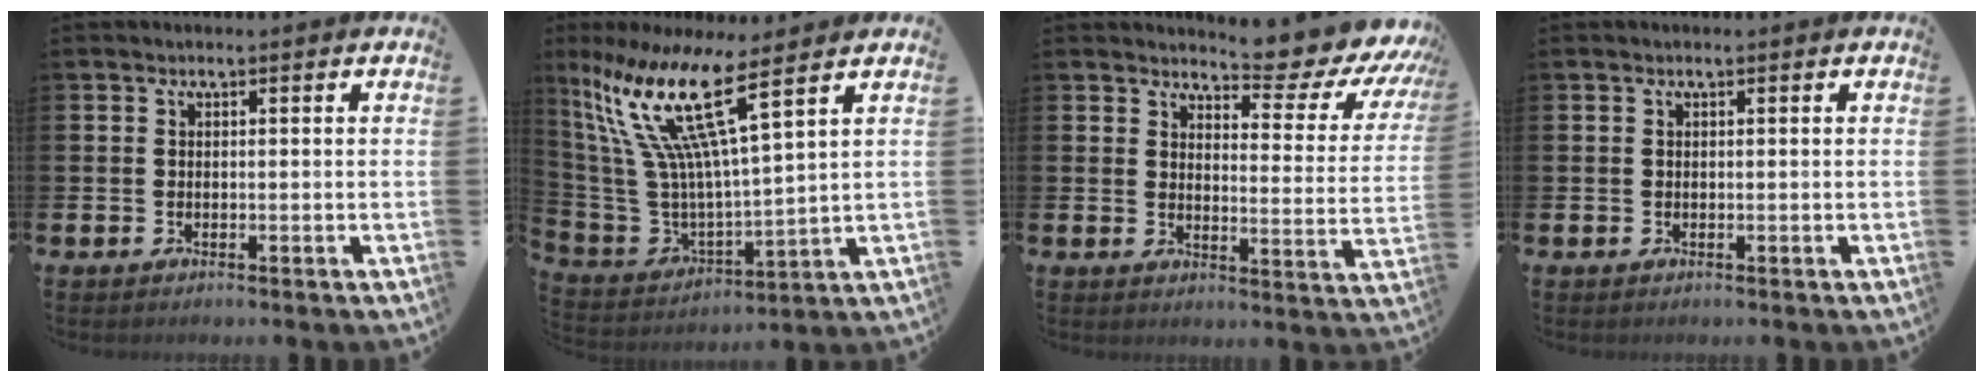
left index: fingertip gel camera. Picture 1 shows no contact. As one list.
[{"total": 13.2, "force": [8.4, 2.3, 9.9], "torque": [-0.236, -0.056, 0.131]}, {"total": 5.2, "force": [4.9, 1.0, 1.5], "torque": [-0.029, -0.055, 0.073]}, {"total": 0.0}]